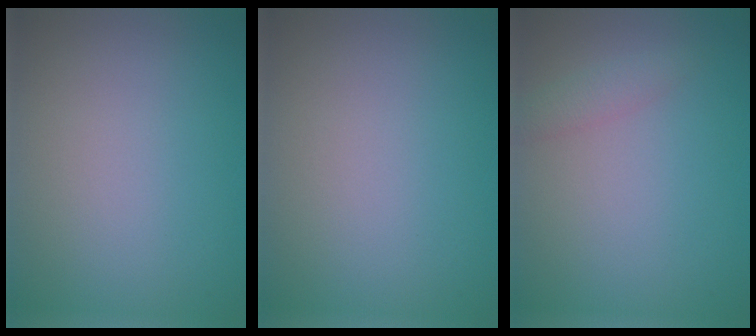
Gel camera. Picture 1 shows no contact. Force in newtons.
{"total": 0.0}
{"total": 1.3, "press": 1.3, "slide": 0.0}